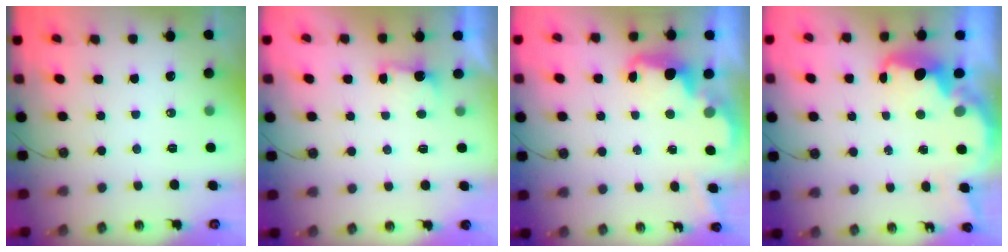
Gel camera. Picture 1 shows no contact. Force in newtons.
{"total": 2.1, "press": 1.9, "slide": 0.9}
{"total": 2.4, "press": 2.4, "slide": 0.5}
{"total": 5.6, "press": 5.6, "slide": 0.5}